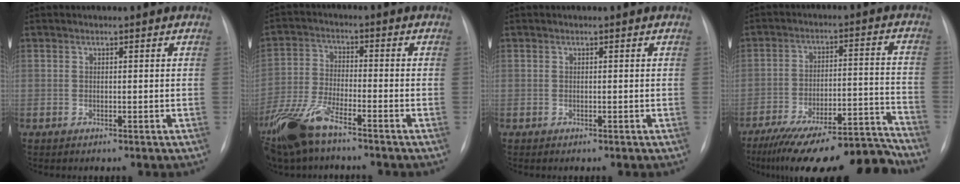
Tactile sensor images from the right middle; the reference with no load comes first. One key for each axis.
{"total": 10.5, "fx": -7.7, "fy": 2.4, "fz": 6.7, "tx": -0.149, "ty": -0.021, "tz": -0.149}
{"total": 0.0}
{"total": 20.9, "fx": -18.9, "fy": 2.2, "fz": 8.8, "tx": -0.106, "ty": 0.016, "tz": -0.284}